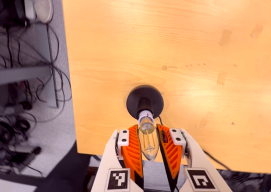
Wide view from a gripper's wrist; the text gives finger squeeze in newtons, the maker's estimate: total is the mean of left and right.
{"total": 14.3, "left": 13.9, "right": 14.8}